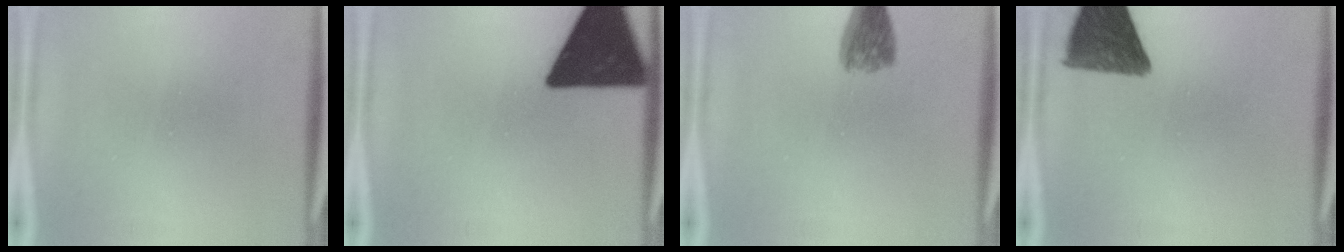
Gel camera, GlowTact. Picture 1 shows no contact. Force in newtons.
{"total": 18.0}
{"total": 4.6}
{"total": 11.6}